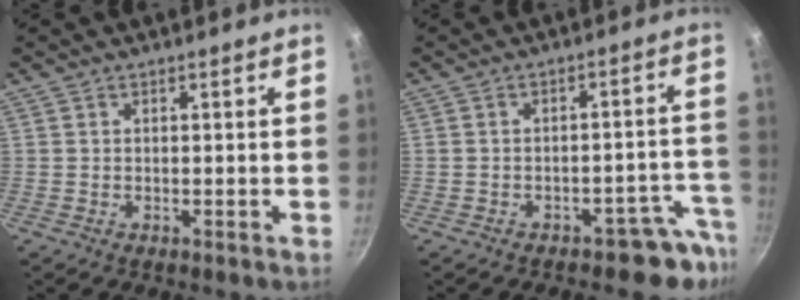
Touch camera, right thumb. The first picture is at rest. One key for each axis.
{"total": 6.5, "fx": -5.0, "fy": 3.2, "fz": 2.7, "tx": 0.030, "ty": 0.063, "tz": -0.058}